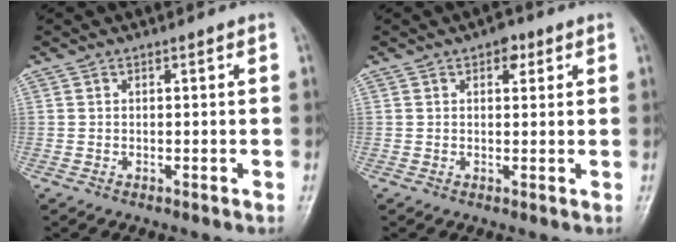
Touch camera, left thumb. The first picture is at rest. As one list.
[{"total": 3.0, "force": [1.5, 1.8, 1.9], "torque": [-0.012, -0.001, 0.017]}]